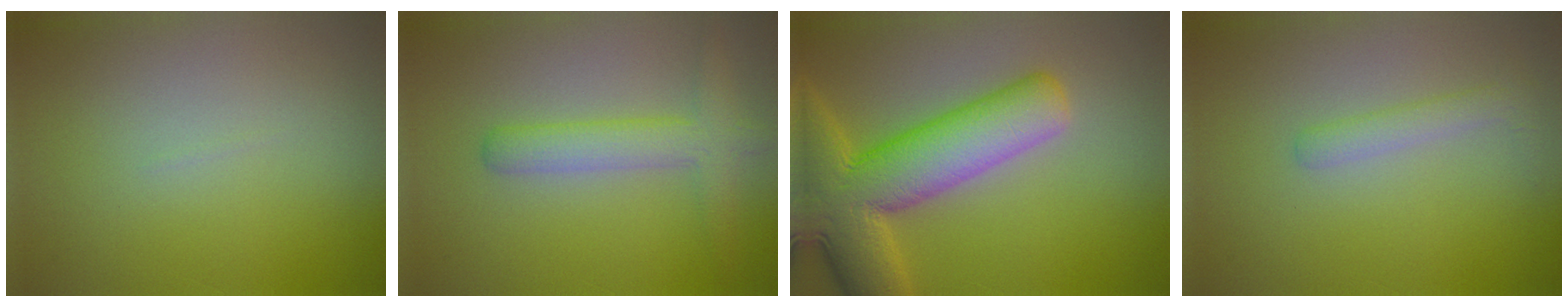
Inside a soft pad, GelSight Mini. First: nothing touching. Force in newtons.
{"total": 3.4, "press": 3.4, "slide": 0.1}
{"total": 10.5, "press": 10.5, "slide": 0.8}
{"total": 1.6, "press": 1.6, "slide": 0.0}